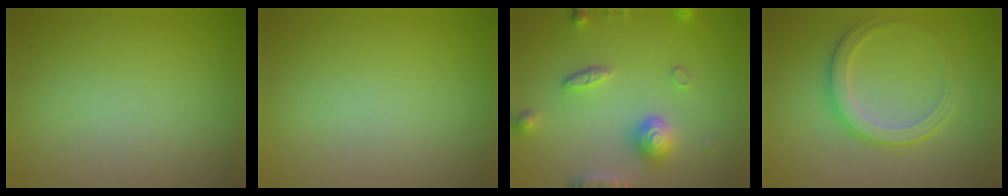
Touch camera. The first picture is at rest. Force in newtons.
{"total": 0.0}
{"total": 4.1, "press": 3.5, "slide": 2.0}
{"total": 2.8, "press": 2.2, "slide": 1.8}